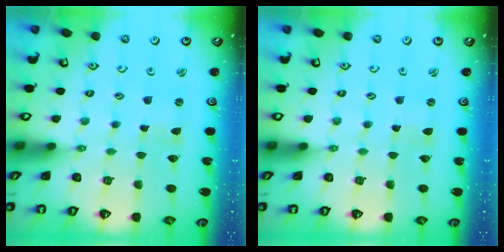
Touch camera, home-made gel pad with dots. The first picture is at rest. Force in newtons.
{"total": 0.0}